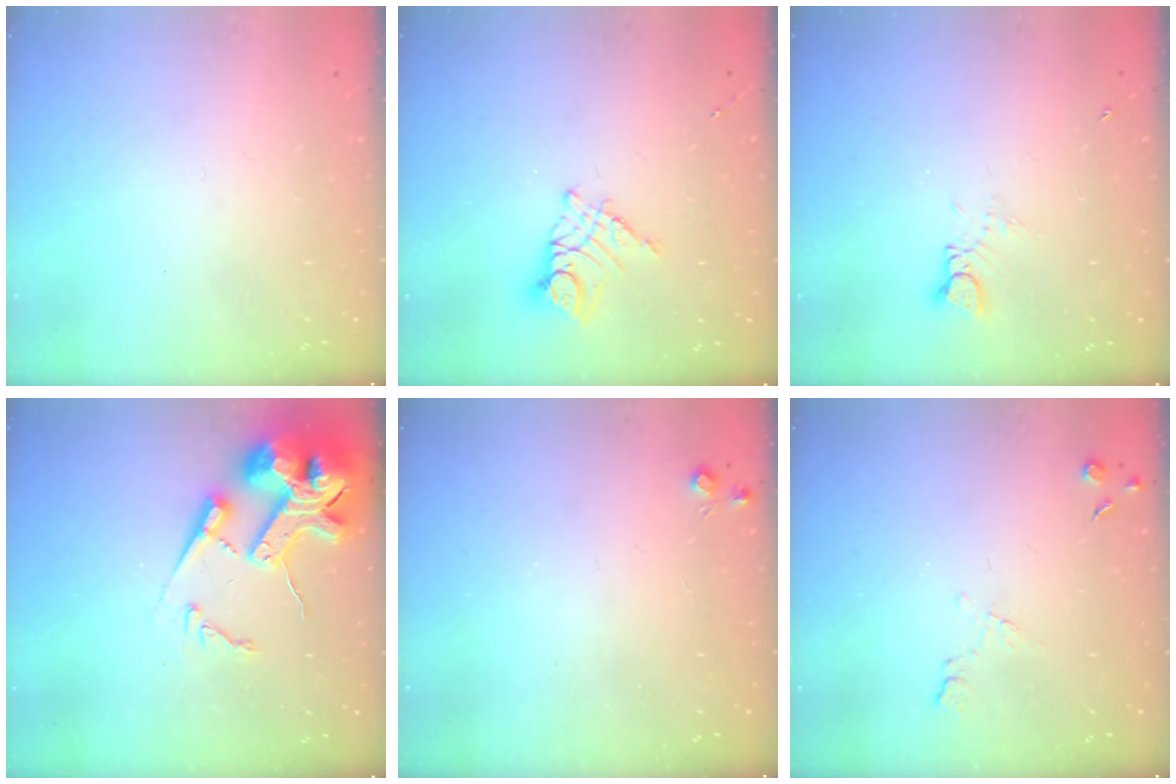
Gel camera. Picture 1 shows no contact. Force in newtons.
{"total": 10.5, "press": 10.5, "slide": 1.0}
{"total": 2.7, "press": 2.7, "slide": 0.2}
{"total": 18.5, "press": 18.3, "slide": 2.7}
{"total": 4.0, "press": 3.9, "slide": 0.6}
{"total": 4.5, "press": 4.4, "slide": 0.8}